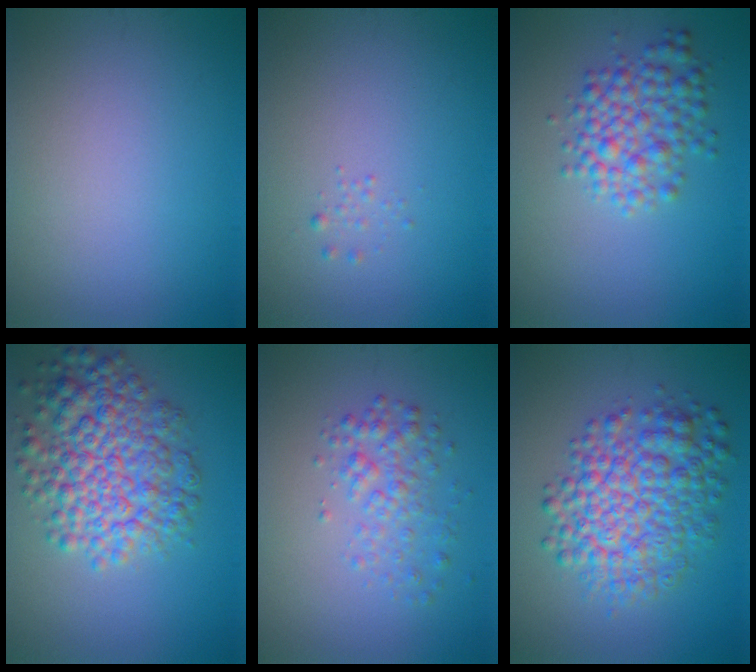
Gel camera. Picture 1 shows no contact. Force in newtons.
{"total": 0.6, "press": 0.6, "slide": 0.0}
{"total": 4.3, "press": 4.3, "slide": 0.1}
{"total": 7.4, "press": 7.4, "slide": 0.2}
{"total": 2.5, "press": 2.5, "slide": 0.1}
{"total": 7.5, "press": 7.5, "slide": 0.1}